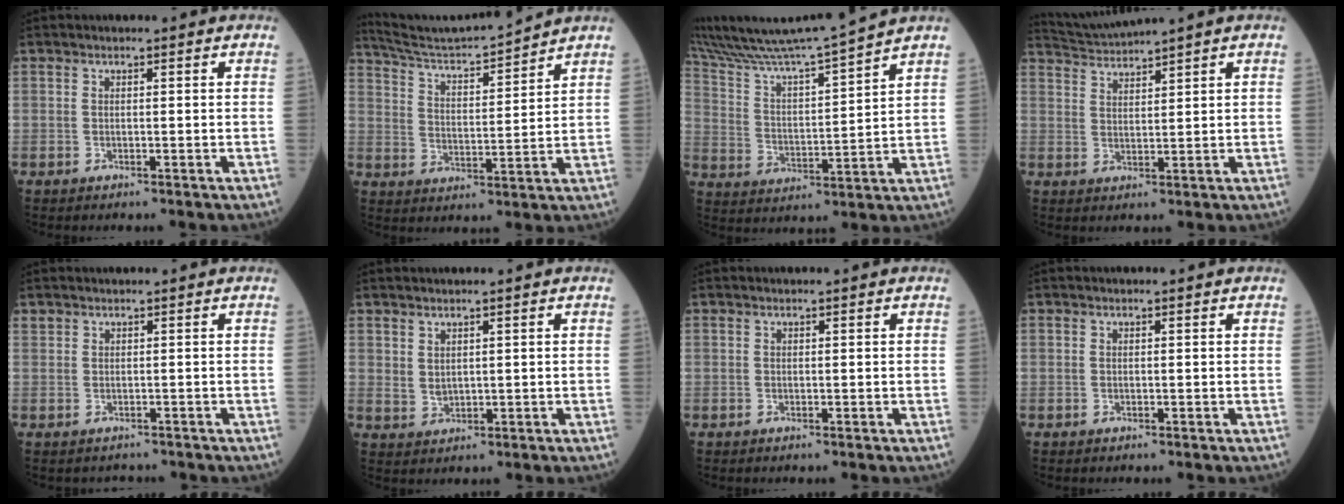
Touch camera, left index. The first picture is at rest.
{"total": 13.0, "force": [12.5, -1.2, 3.6], "torque": [-0.076, 0.002, 0.209]}
{"total": 15.6, "force": [14.4, -2.5, 5.6], "torque": [-0.120, -0.023, 0.244]}
{"total": 4.1, "force": [3.8, -1.7, -0.2], "torque": [-0.008, -0.001, 0.084]}
{"total": 0.8, "force": [-0.2, 0.8, 0.0], "torque": [0.000, 0.007, 0.000]}
{"total": 1.9, "force": [1.2, 1.0, 1.1], "torque": [-0.025, -0.005, 0.035]}
{"total": 0.0}
{"total": 0.0}